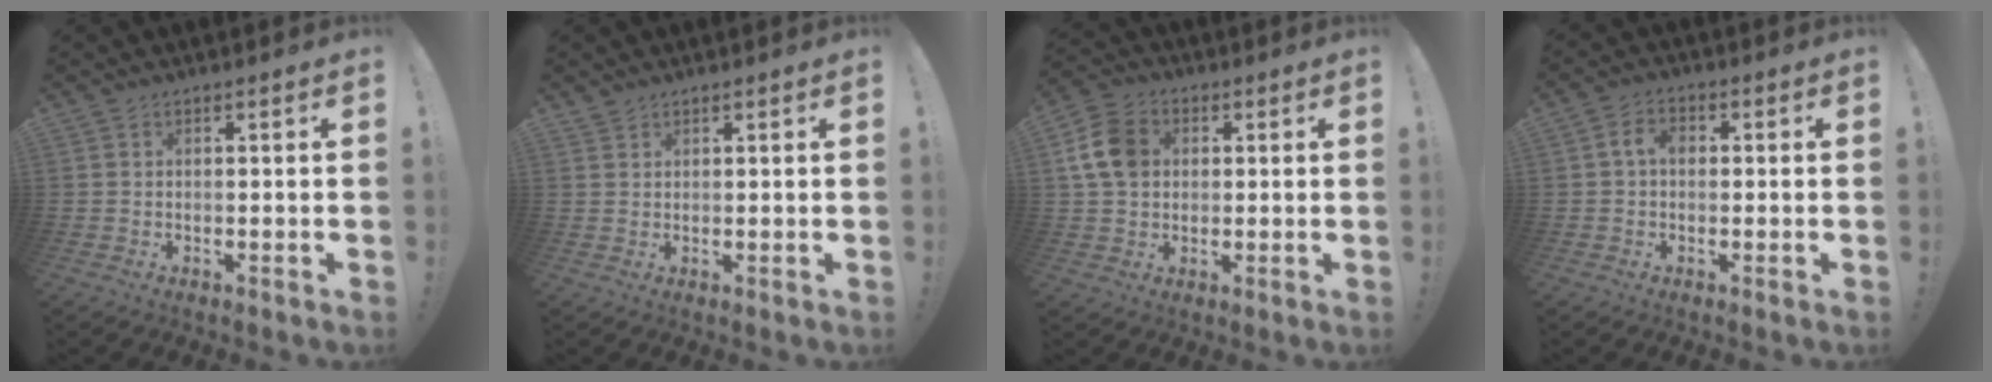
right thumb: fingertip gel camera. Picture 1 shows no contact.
{"total": 1.1, "force": [1.0, 0.3, 0.2], "torque": [-0.004, -0.004, 0.019]}
{"total": 11.4, "force": [2.2, 9.0, 6.7], "torque": [-0.114, 0.007, 0.048]}
{"total": 5.2, "force": [0.2, 3.3, 4.0], "torque": [-0.069, 0.014, 0.003]}